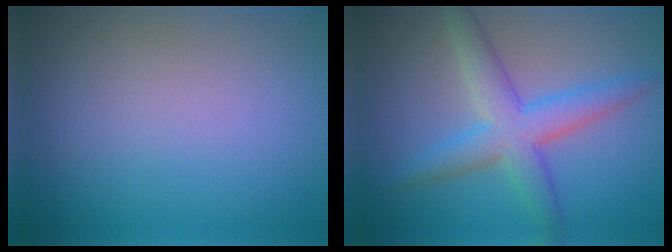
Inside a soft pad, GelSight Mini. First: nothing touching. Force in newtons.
{"total": 4.9, "press": 4.9, "slide": 0.1}